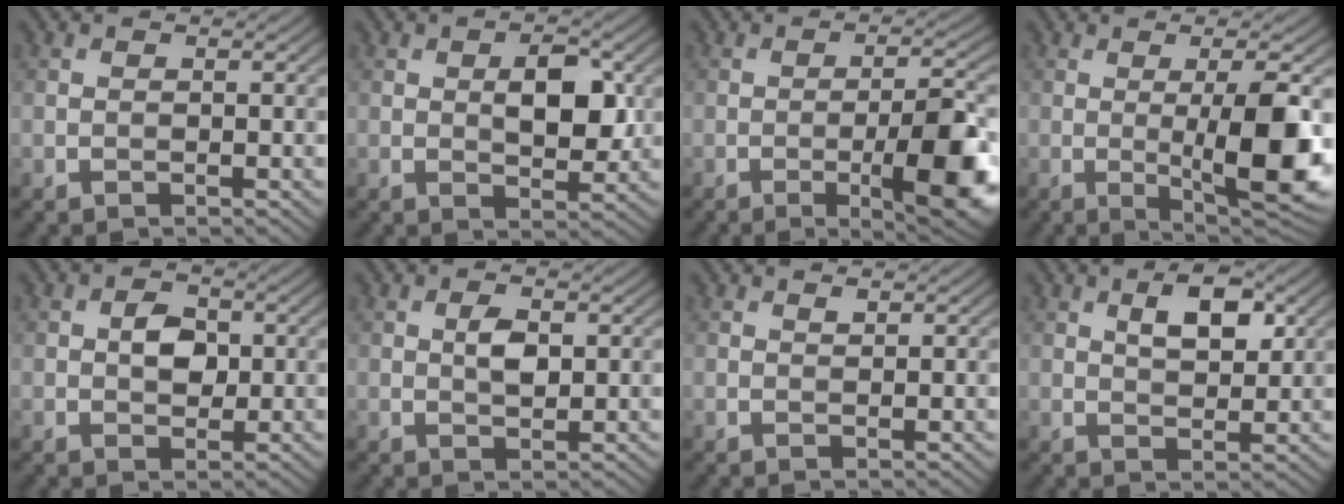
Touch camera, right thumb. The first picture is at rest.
{"total": 5.5, "force": [0.8, 2.7, 4.8], "torque": [-0.072, -0.003, 0.015]}
{"total": 9.6, "force": [-3.1, 2.2, 8.9], "torque": [-0.134, -0.003, -0.046]}
{"total": 10.4, "force": [-0.6, 2.2, 10.1], "torque": [-0.156, 0.000, -0.005]}
{"total": 3.4, "force": [0.3, 2.4, 2.4], "torque": [-0.046, 0.000, 0.002]}
{"total": 2.7, "force": [0.6, 1.3, 2.3], "torque": [-0.044, 0.000, 0.009]}
{"total": 0.7, "force": [0.6, 0.1, 0.4], "torque": [-0.007, -0.001, 0.011]}
{"total": 5.2, "force": [2.1, 2.3, 4.1], "torque": [-0.072, 0.001, 0.036]}